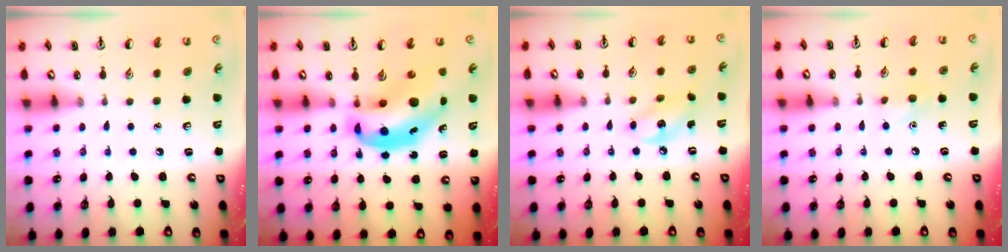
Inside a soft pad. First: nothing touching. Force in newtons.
{"total": 12.8, "press": 12.2, "slide": 3.9}
{"total": 6.0, "press": 5.9, "slide": 0.9}
{"total": 6.4, "press": 6.1, "slide": 2.1}